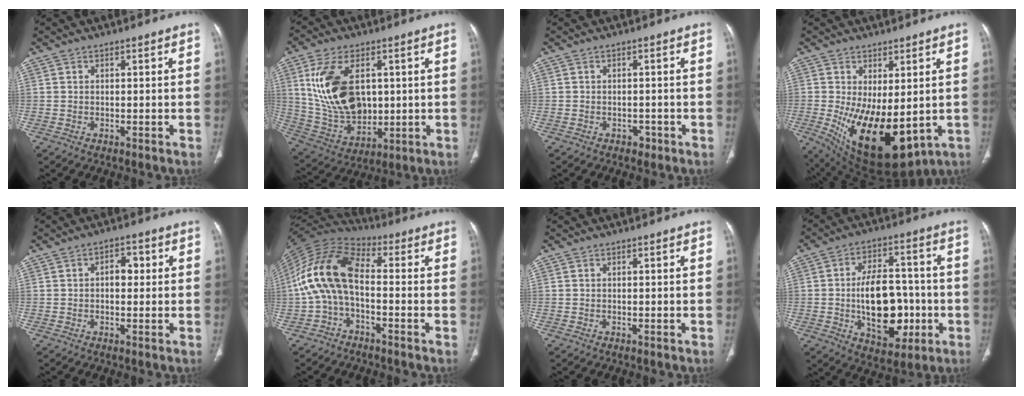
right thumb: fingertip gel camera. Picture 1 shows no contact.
{"total": 17.3, "force": [3.7, 10.7, 13.0], "torque": [-0.230, -0.013, 0.087]}
{"total": 1.6, "force": [-0.9, 1.2, 0.5], "torque": [-0.001, 0.005, -0.012]}
{"total": 16.9, "force": [-2.5, 8.2, 14.6], "torque": [-0.234, -0.029, -0.006]}
{"total": 3.9, "force": [0.4, 2.5, 3.0], "torque": [-0.030, 0.010, 0.001]}
{"total": 13.6, "force": [-1.4, 7.5, 11.3], "torque": [-0.220, 0.044, -0.041]}
{"total": 0.0}
{"total": 16.9, "force": [-2.8, 10.0, 13.3], "torque": [-0.175, 0.024, -0.030]}